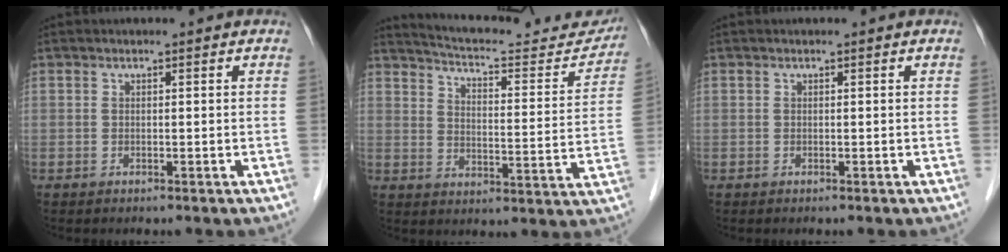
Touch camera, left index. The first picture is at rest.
{"total": 19.3, "force": [18.3, 2.9, 5.2], "torque": [-0.070, -0.038, 0.235]}
{"total": 0.0}